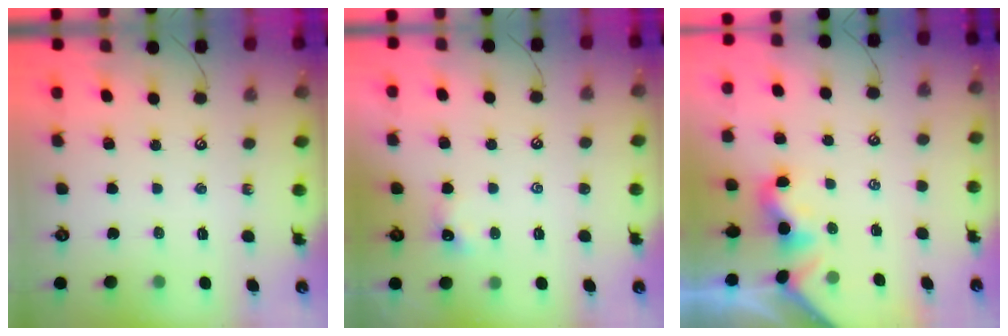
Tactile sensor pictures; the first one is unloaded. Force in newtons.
{"total": 0.6, "press": 0.4, "slide": 0.4}
{"total": 2.0, "press": 2.0, "slide": 0.5}